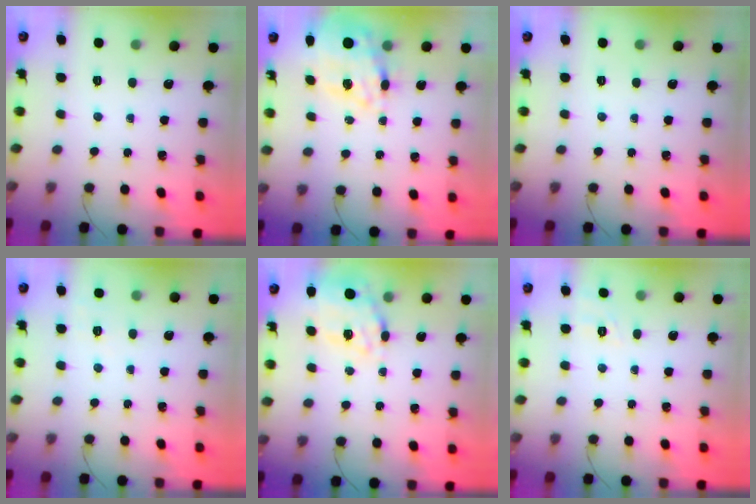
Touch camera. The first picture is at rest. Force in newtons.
{"total": 17.4, "press": 16.9, "slide": 4.1}
{"total": 0.0}
{"total": 2.8, "press": 2.4, "slide": 1.5}
{"total": 16.7, "press": 16.3, "slide": 3.6}
{"total": 7.4, "press": 7.1, "slide": 2.0}